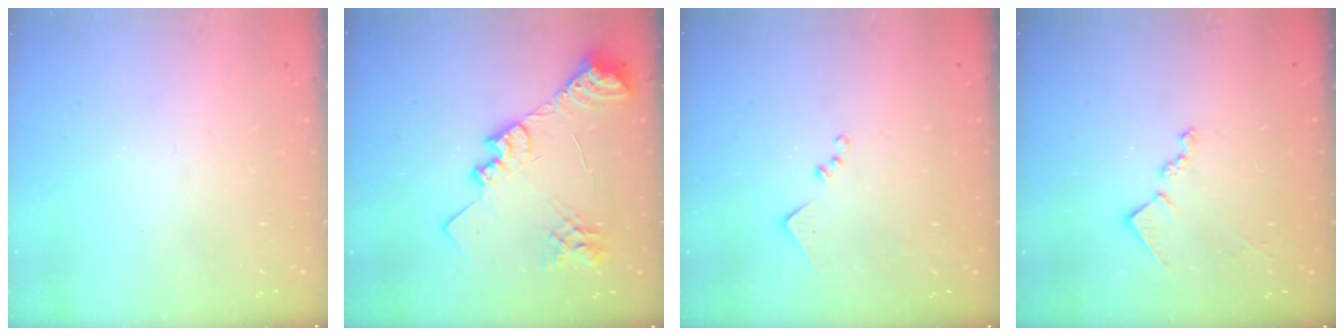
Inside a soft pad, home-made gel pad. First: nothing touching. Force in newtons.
{"total": 22.6, "press": 22.4, "slide": 3.2}
{"total": 8.0, "press": 8.0, "slide": 0.5}
{"total": 10.0, "press": 10.0, "slide": 0.3}